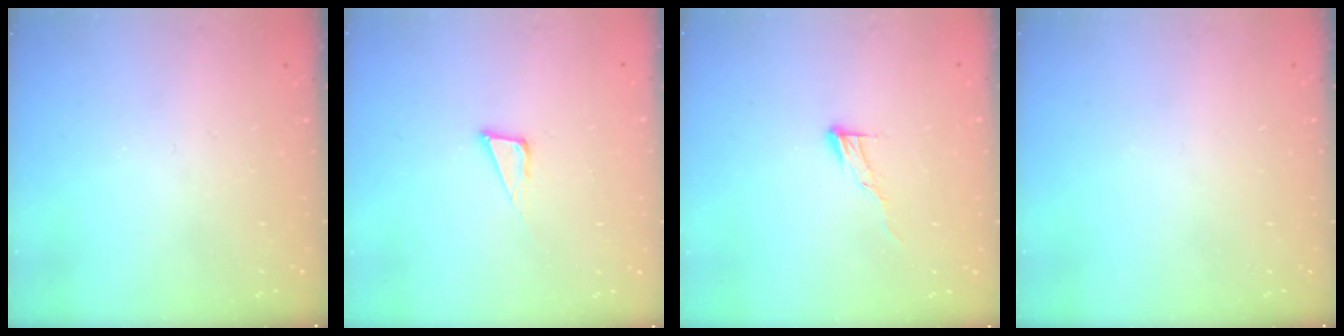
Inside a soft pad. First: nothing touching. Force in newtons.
{"total": 6.1, "press": 5.5, "slide": 2.7}
{"total": 6.6, "press": 6.6, "slide": 0.5}
{"total": 0.0}